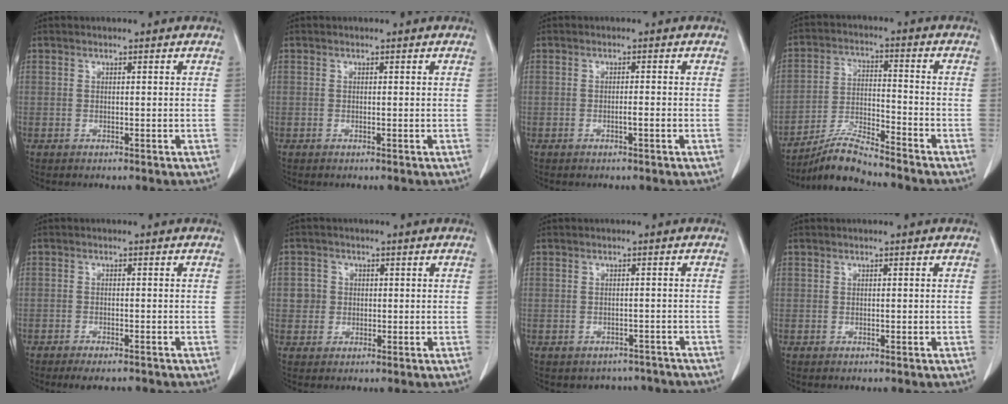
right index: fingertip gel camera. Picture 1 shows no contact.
{"total": 0.0}
{"total": 1.1, "force": [-0.5, 0.0, 1.0], "torque": [-0.017, 0.002, -0.006]}
{"total": 8.1, "force": [-7.5, -0.2, 3.0], "torque": [-0.063, -0.010, -0.138]}
{"total": 4.7, "force": [-4.0, 1.2, 2.1], "torque": [-0.022, -0.006, -0.058]}
{"total": 2.7, "force": [0.3, 2.6, 0.3], "torque": [0.004, 0.010, 0.007]}
{"total": 4.8, "force": [-4.1, 2.5, -0.4], "torque": [0.014, 0.018, -0.046]}
{"total": 0.0}